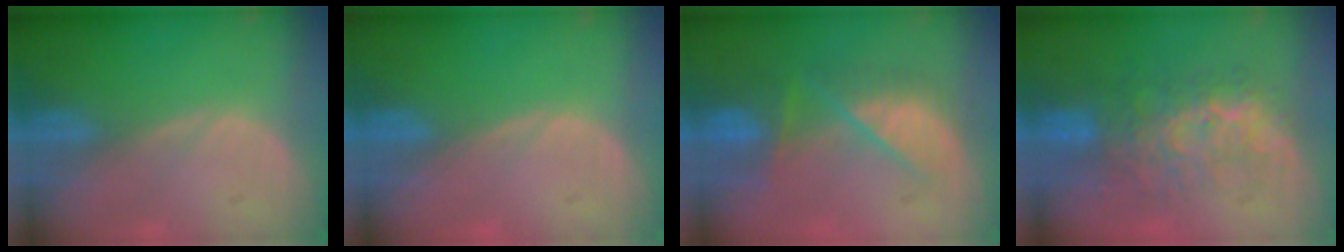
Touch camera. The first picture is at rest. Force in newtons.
{"total": 0.0}
{"total": 7.9, "press": 7.2, "slide": 3.1}
{"total": 8.2, "press": 8.0, "slide": 1.9}